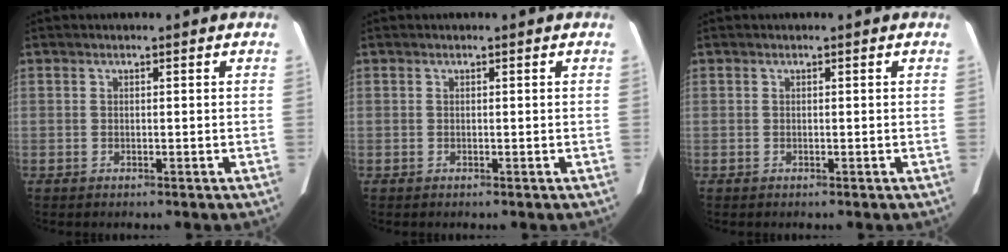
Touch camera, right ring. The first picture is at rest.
{"total": 0.0}
{"total": 0.0}